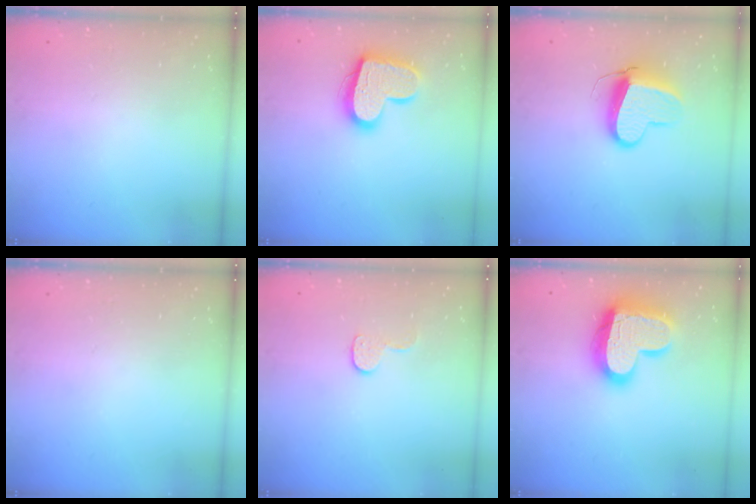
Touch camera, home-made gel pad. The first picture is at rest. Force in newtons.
{"total": 16.7, "press": 16.7, "slide": 1.1}
{"total": 10.9, "press": 10.8, "slide": 1.3}
{"total": 0.0}
{"total": 6.1, "press": 6.1, "slide": 0.2}
{"total": 20.2, "press": 20.1, "slide": 1.7}